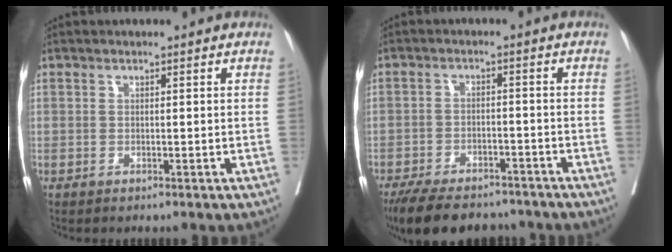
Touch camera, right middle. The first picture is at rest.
{"total": 13.6, "force": [-11.5, 4.7, 5.5], "torque": [-0.102, -0.002, -0.167]}